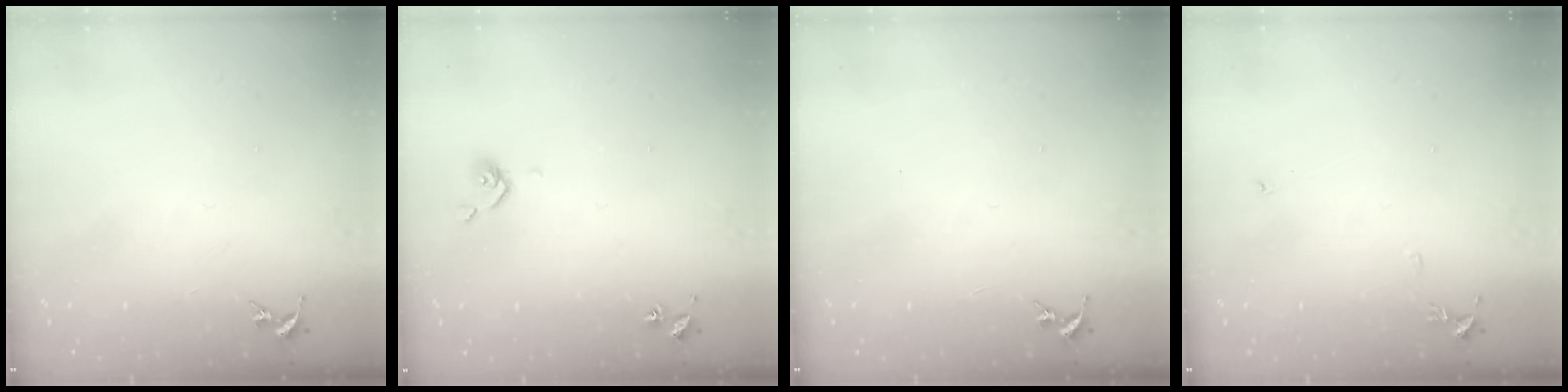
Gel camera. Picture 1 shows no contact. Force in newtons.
{"total": 4.6, "press": 4.5, "slide": 1.0}
{"total": 0.0}
{"total": 6.2, "press": 6.2, "slide": 0.7}